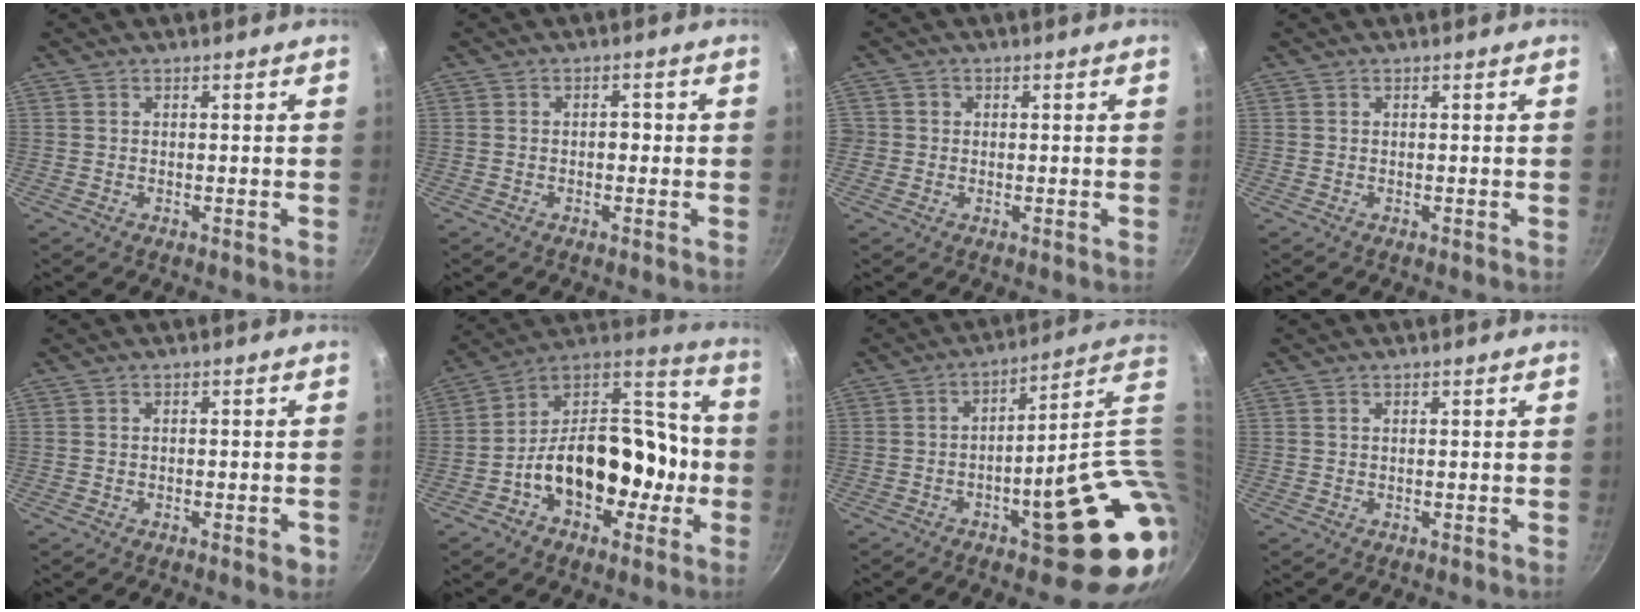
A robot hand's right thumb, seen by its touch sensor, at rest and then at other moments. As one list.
[{"total": 1.8, "force": [-0.3, 1.2, 1.2], "torque": [-0.011, 0.009, -0.007]}, {"total": 1.8, "force": [-0.1, 1.8, 0.3], "torque": [0.004, 0.005, -0.005]}, {"total": 0.0}, {"total": 2.3, "force": [-1.1, 0.9, 1.8], "torque": [-0.020, 0.007, -0.013]}, {"total": 22.6, "force": [-5.2, 15.1, 16.0], "torque": [-0.207, 0.072, -0.084]}, {"total": 23.9, "force": [-1.7, 7.0, 22.8], "torque": [-0.249, -0.010, -0.009]}, {"total": 0.0}]